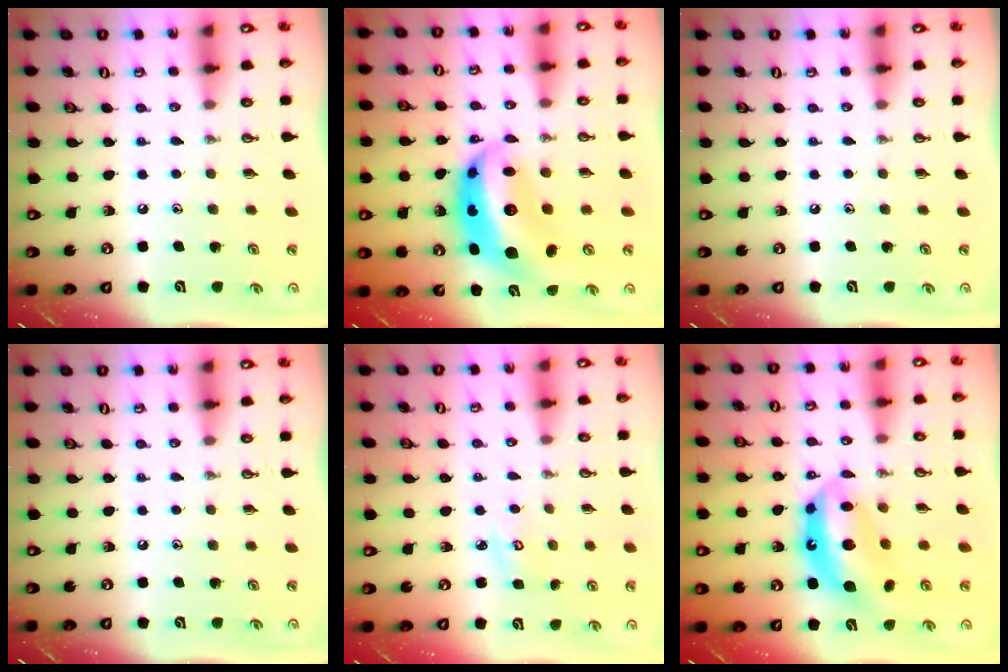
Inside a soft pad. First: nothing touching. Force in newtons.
{"total": 13.4, "press": 13.3, "slide": 1.4}
{"total": 0.0}
{"total": 0.0}
{"total": 3.4, "press": 3.4, "slide": 0.4}
{"total": 13.4, "press": 13.4, "slide": 0.9}